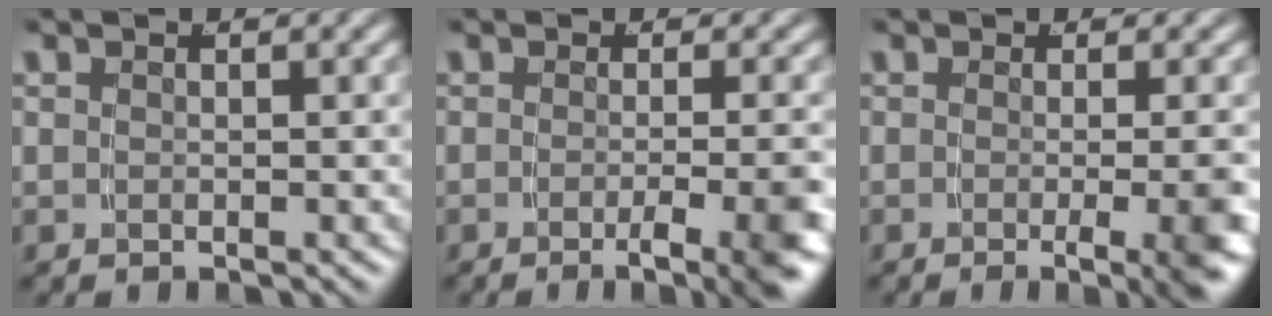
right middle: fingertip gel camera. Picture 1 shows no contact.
{"total": 5.5, "force": [-3.3, 0.5, 4.3], "torque": [-0.044, -0.010, -0.051]}
{"total": 5.9, "force": [-3.1, 0.9, 4.9], "torque": [-0.047, -0.009, -0.049]}